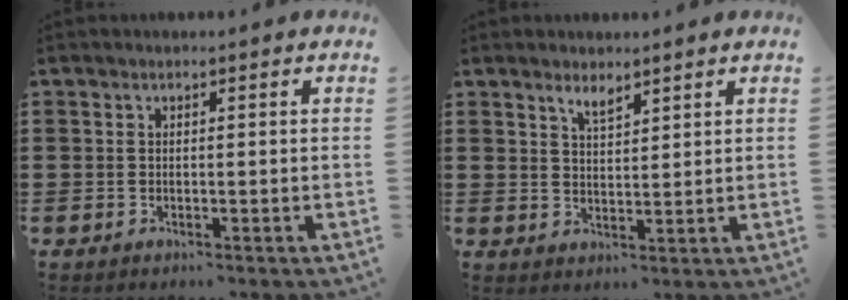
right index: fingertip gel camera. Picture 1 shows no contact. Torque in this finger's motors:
{"motor_torque": [0.01, 0.00, 0.06, 0.05]}